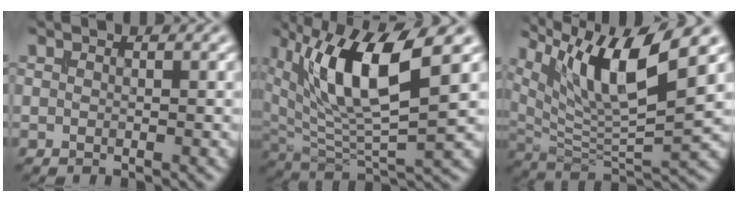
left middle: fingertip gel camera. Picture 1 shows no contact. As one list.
[{"total": 10.0, "force": [4.1, 3.0, 8.6], "torque": [-0.163, -0.004, 0.077]}, {"total": 11.2, "force": [6.6, 2.6, 8.6], "torque": [-0.158, 0.001, 0.124]}]